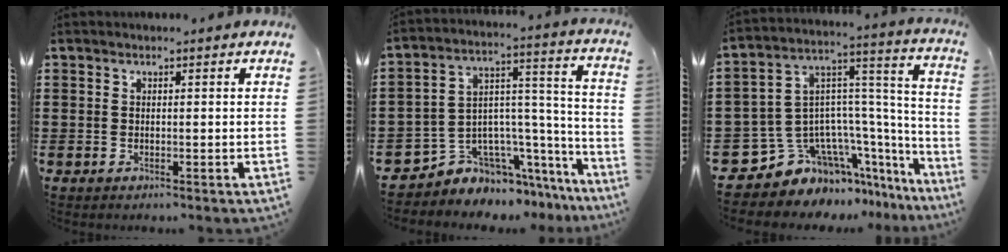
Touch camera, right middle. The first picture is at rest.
{"total": 5.8, "force": [-4.3, 3.9, 0.1], "torque": [-0.020, -0.010, -0.081]}
{"total": 8.6, "force": [-5.9, 6.0, 1.9], "torque": [-0.086, -0.020, -0.115]}